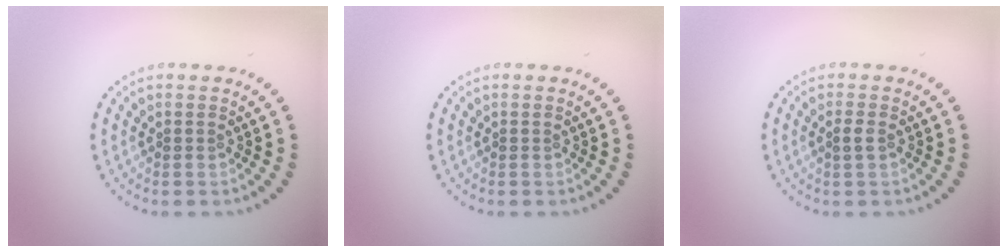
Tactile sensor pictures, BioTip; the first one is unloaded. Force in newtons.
{"total": 0.0}
{"total": 0.9, "press": 0.9, "slide": 0.2}